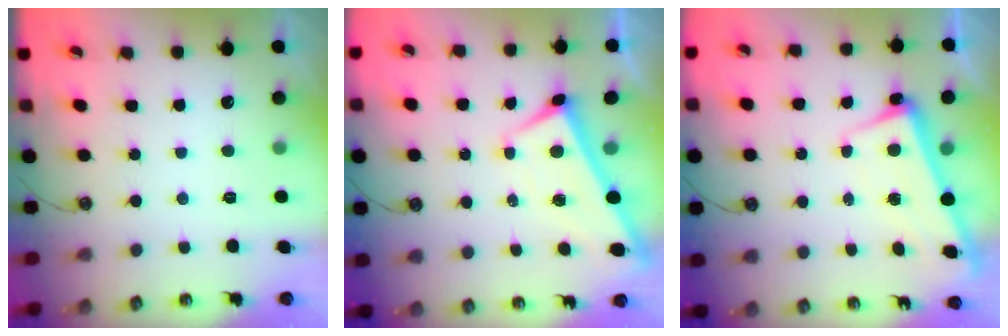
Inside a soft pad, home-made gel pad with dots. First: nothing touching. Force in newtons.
{"total": 1.9, "press": 1.9, "slide": 0.2}
{"total": 2.2, "press": 2.1, "slide": 0.8}